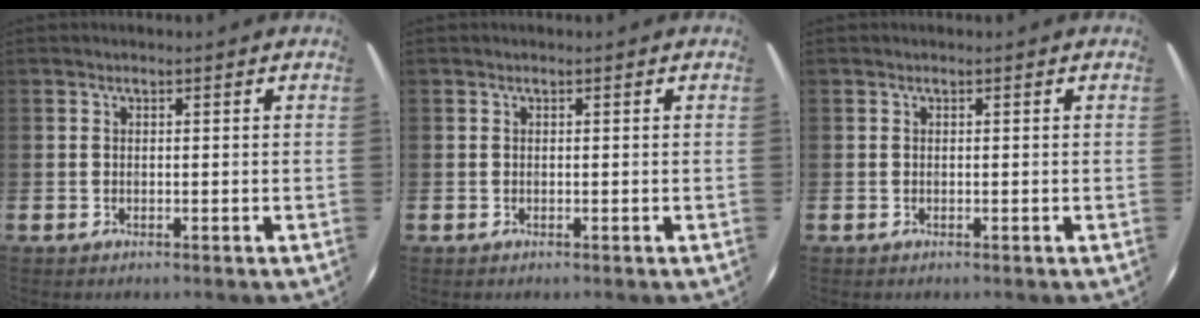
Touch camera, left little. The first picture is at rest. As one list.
[{"total": 0.0}, {"total": 0.0}]